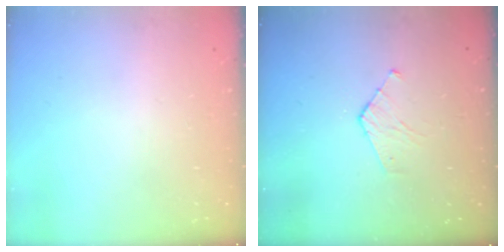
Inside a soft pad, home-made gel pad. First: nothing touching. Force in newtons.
{"total": 2.8, "press": 2.8, "slide": 0.3}